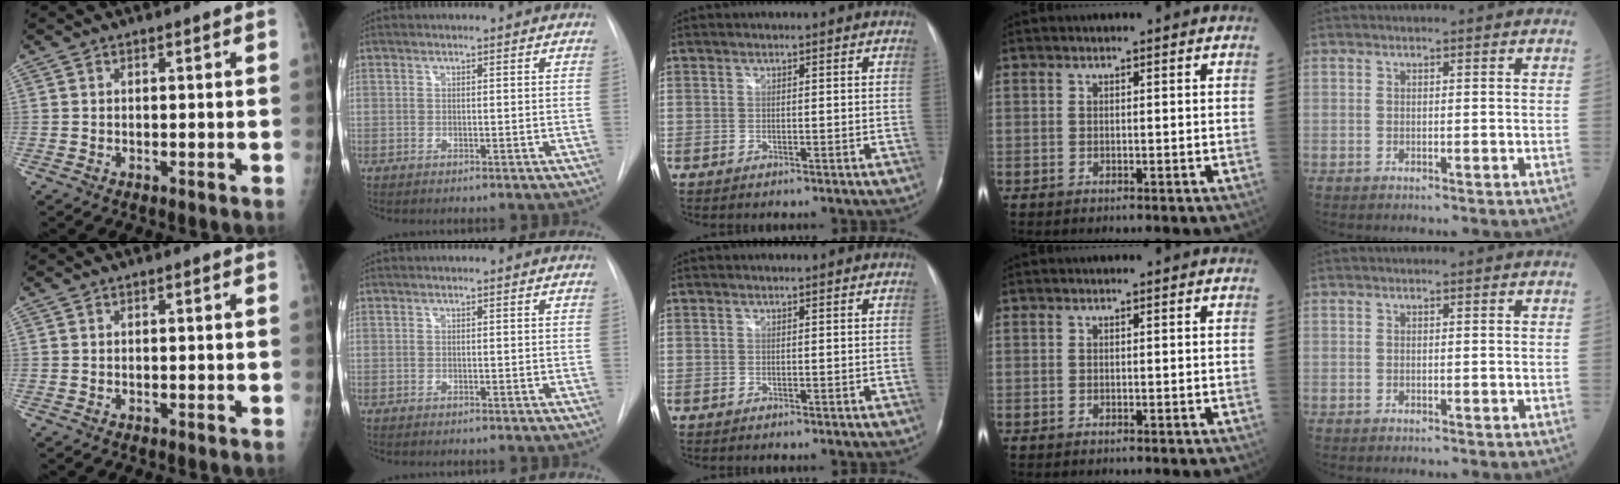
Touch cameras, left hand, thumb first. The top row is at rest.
{}